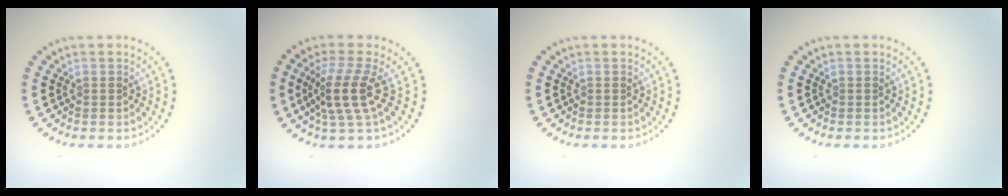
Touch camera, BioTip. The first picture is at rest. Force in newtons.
{"total": 3.9, "press": 2.8, "slide": 2.7}
{"total": 0.0}
{"total": 0.0}